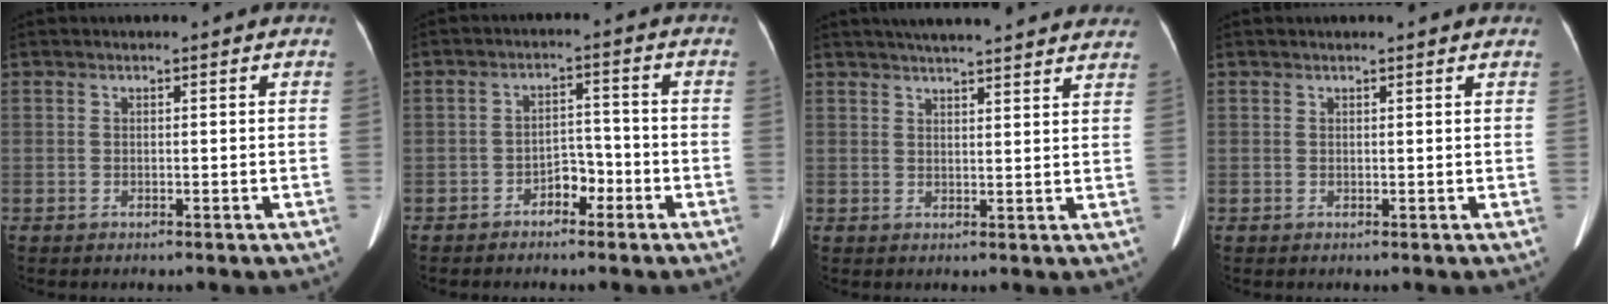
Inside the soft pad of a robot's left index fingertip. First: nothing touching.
{"total": 3.7, "force": [-2.4, 1.9, 2.1], "torque": [-0.033, 0.013, -0.040]}
{"total": 18.0, "force": [16.2, 1.9, 7.5], "torque": [-0.103, 0.029, 0.200]}
{"total": 2.2, "force": [2.1, 0.2, 0.8], "torque": [-0.012, 0.012, 0.019]}